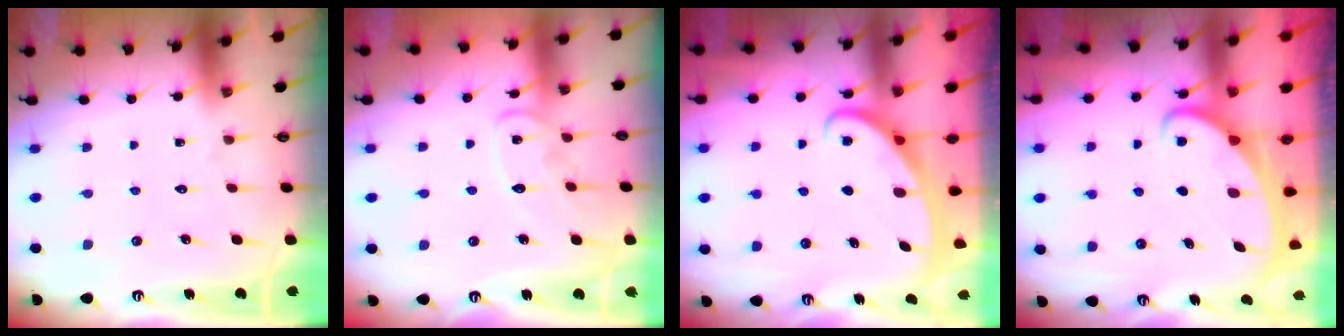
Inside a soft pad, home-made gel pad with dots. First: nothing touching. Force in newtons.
{"total": 9.5, "press": 9.5, "slide": 0.3}
{"total": 2.5, "press": 2.5, "slide": 0.4}
{"total": 2.1, "press": 2.1, "slide": 0.3}